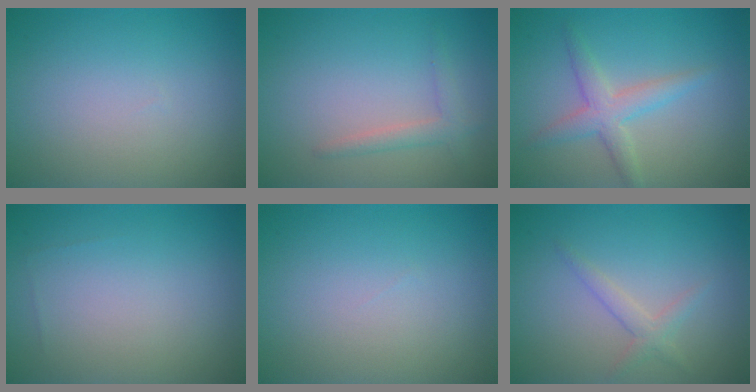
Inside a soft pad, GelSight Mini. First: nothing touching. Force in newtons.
{"total": 1.6, "press": 1.6, "slide": 0.0}
{"total": 2.9, "press": 2.9, "slide": 0.1}
{"total": 0.0}
{"total": 0.0}
{"total": 1.6, "press": 1.6, "slide": 0.1}